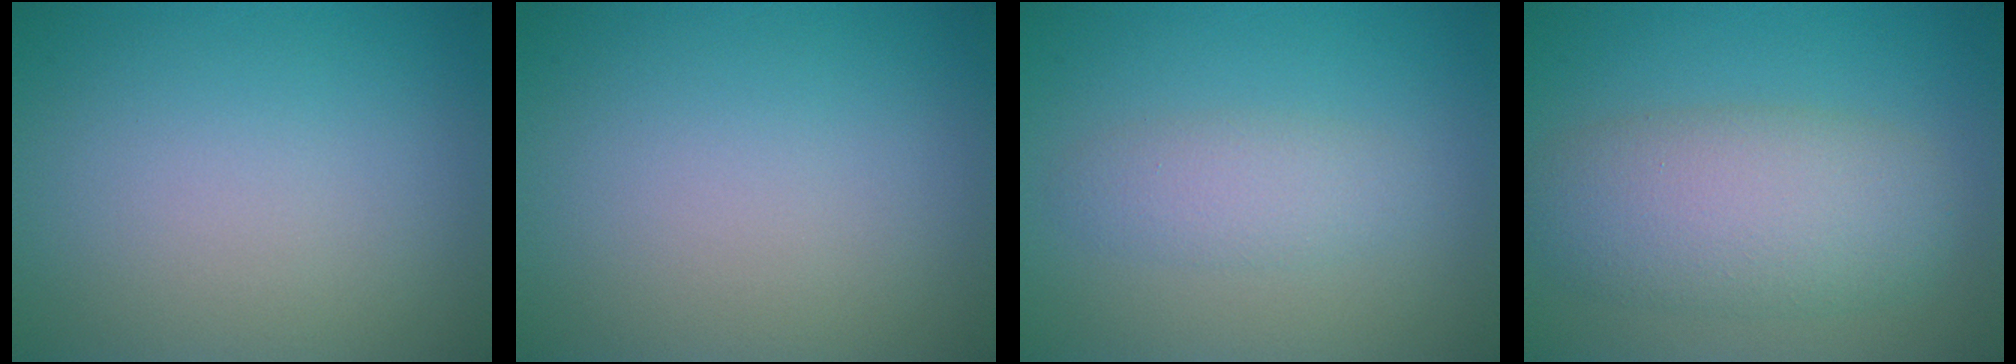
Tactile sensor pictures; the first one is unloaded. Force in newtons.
{"total": 0.0}
{"total": 2.3, "press": 2.3, "slide": 0.0}
{"total": 6.4, "press": 6.4, "slide": 0.2}